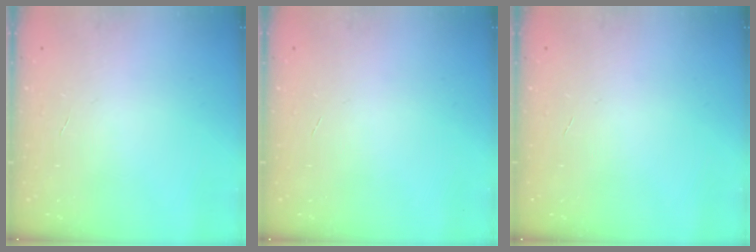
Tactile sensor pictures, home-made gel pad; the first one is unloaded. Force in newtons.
{"total": 0.0}
{"total": 0.0}